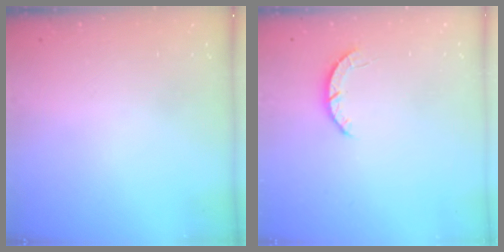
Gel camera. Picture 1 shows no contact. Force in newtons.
{"total": 2.8, "press": 2.8, "slide": 0.4}